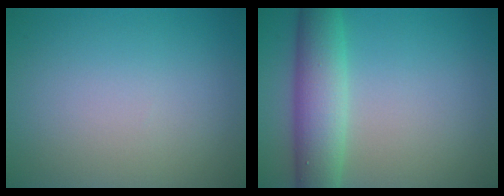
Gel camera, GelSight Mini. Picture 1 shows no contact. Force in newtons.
{"total": 5.9, "press": 5.8, "slide": 0.3}